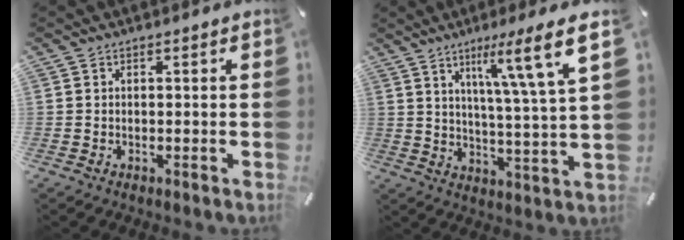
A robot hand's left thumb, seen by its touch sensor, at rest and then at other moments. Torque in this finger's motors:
{"motor_torque": [1.78, 1.80, 1.34, -1.36, 0.49]}